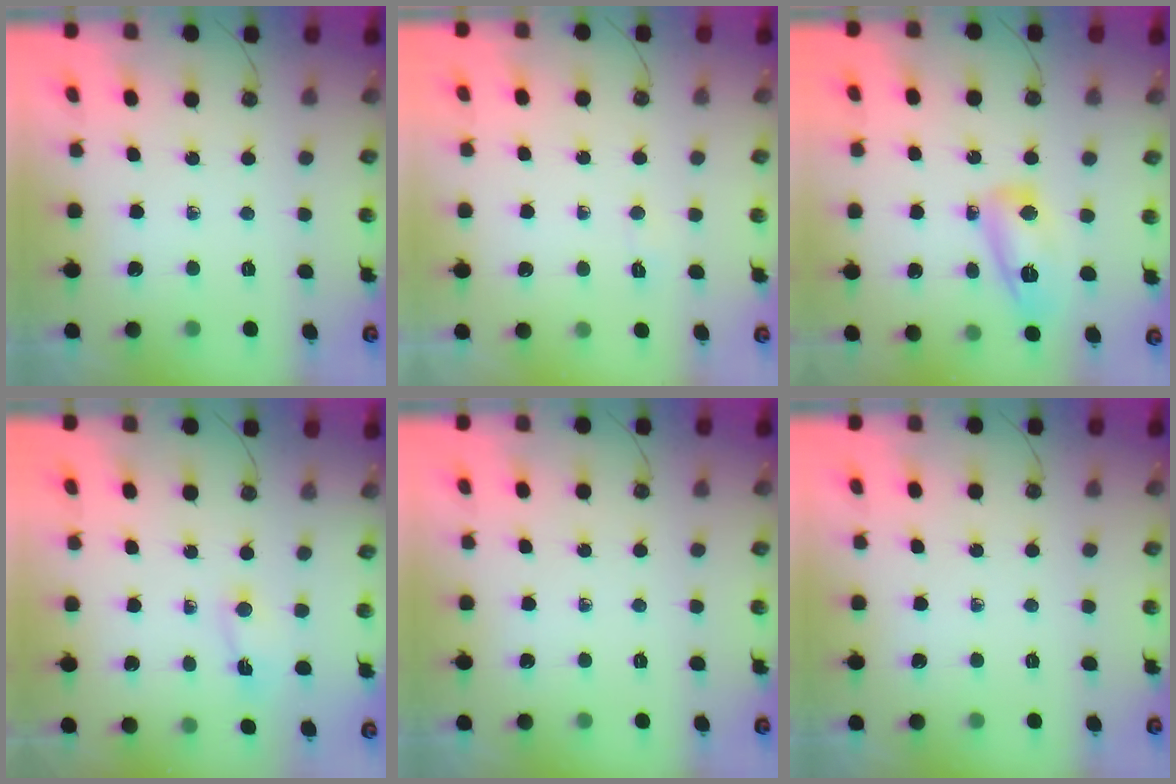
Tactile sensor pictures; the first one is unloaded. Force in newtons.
{"total": 2.5, "press": 2.5, "slide": 0.3}
{"total": 11.0, "press": 11.0, "slide": 1.2}
{"total": 1.4, "press": 1.4, "slide": 0.1}
{"total": 0.0}
{"total": 0.0}